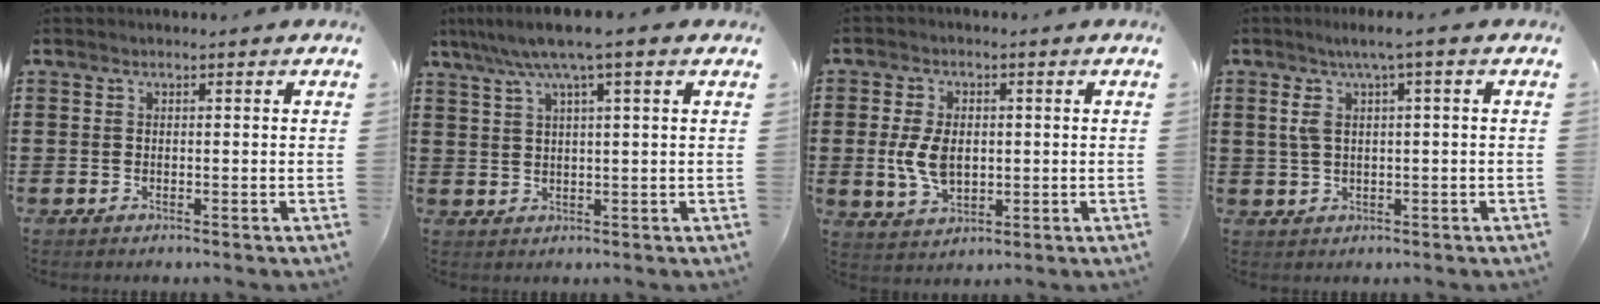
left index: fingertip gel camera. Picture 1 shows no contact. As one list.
[{"total": 5.7, "force": [3.5, 0.1, 4.6], "torque": [-0.098, 0.000, 0.058]}, {"total": 6.7, "force": [0.1, 4.2, 5.2], "torque": [-0.130, 0.002, -0.005]}, {"total": 4.1, "force": [0.9, 0.6, 3.9], "torque": [-0.082, -0.001, 0.011]}]